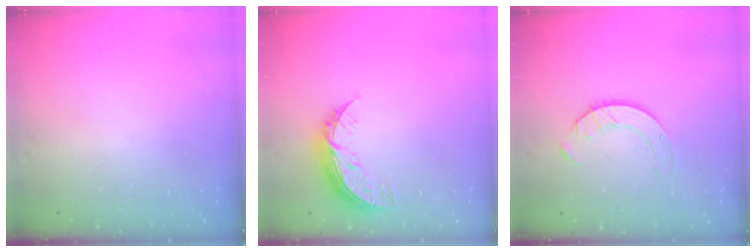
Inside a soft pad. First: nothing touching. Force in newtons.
{"total": 9.0, "press": 9.0, "slide": 0.5}
{"total": 3.5, "press": 3.4, "slide": 0.4}